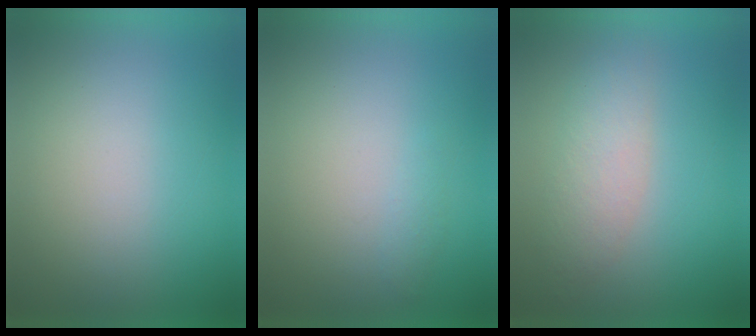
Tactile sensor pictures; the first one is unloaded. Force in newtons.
{"total": 1.2}
{"total": 3.5}